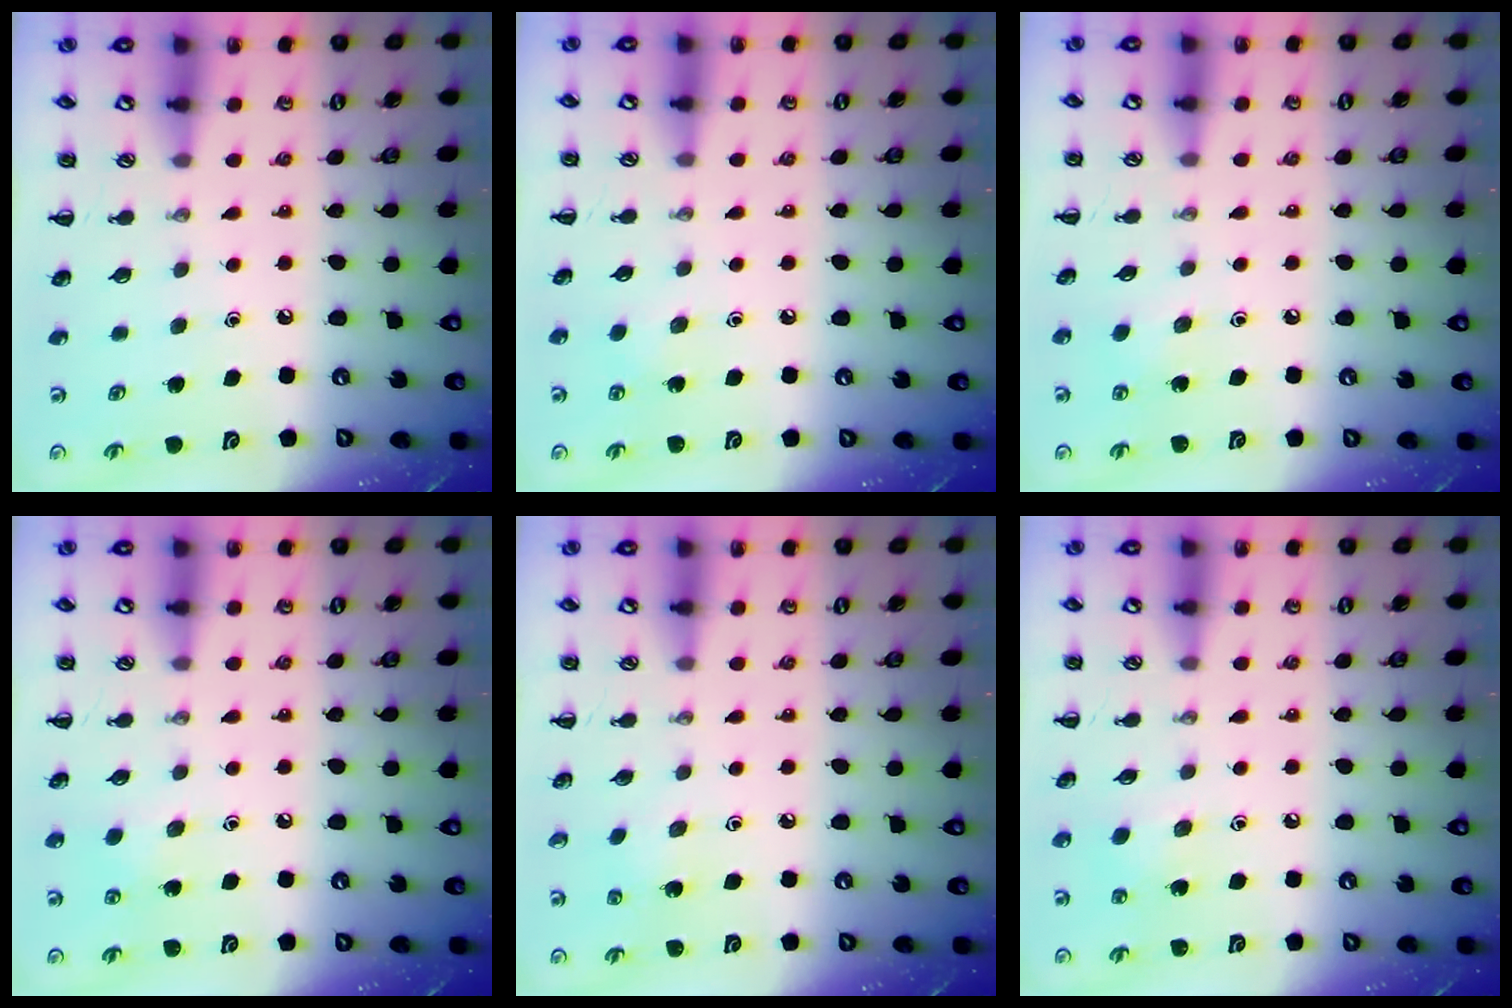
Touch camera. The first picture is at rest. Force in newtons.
{"total": 2.8, "press": 2.7, "slide": 0.8}
{"total": 2.9, "press": 2.8, "slide": 0.9}
{"total": 5.0, "press": 4.8, "slide": 1.4}
{"total": 1.4, "press": 1.3, "slide": 0.5}
{"total": 2.5, "press": 2.4, "slide": 0.7}